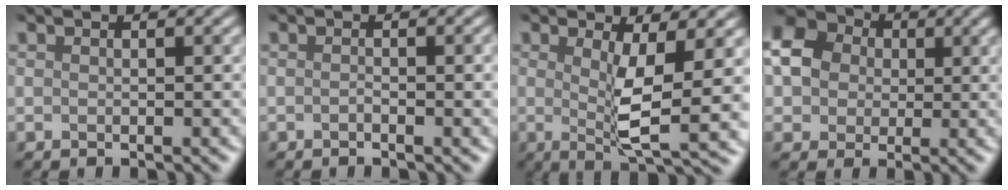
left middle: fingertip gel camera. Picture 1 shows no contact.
{"total": 1.2, "force": [-0.9, -0.2, 0.7], "torque": [-0.009, 0.000, -0.002]}
{"total": 4.1, "force": [-0.2, -0.2, 4.1], "torque": [-0.098, -0.008, 0.025]}
{"total": 4.3, "force": [0.6, 4.2, 0.9], "torque": [-0.049, 0.027, 0.015]}